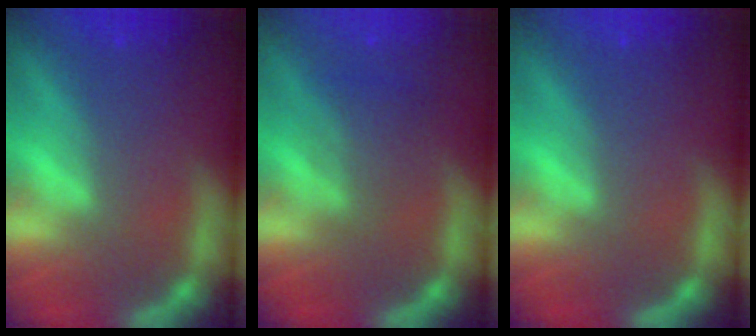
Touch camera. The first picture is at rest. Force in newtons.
{"total": 2.5}
{"total": 0.0}